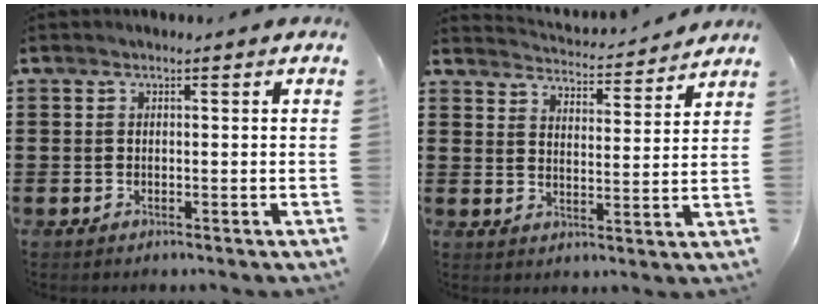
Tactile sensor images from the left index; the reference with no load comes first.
{"total": 3.7, "force": [3.7, -0.6, 0.1], "torque": [-0.023, -0.034, 0.061]}